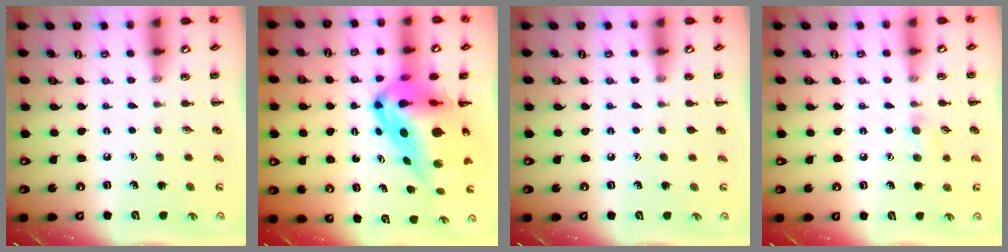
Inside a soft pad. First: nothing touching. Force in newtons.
{"total": 16.9, "press": 16.1, "slide": 5.3}
{"total": 0.0}
{"total": 5.9, "press": 5.6, "slide": 2.0}